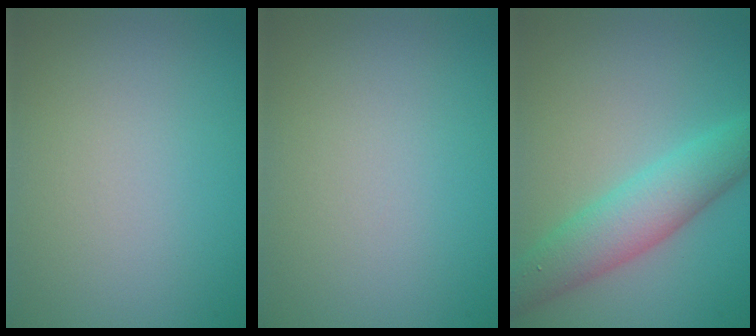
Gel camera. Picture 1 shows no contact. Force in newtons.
{"total": 0.0}
{"total": 5.4, "press": 5.4, "slide": 0.2}